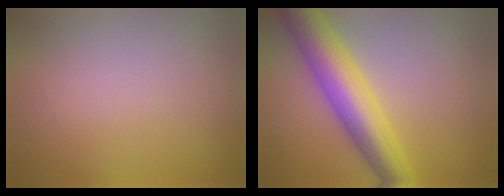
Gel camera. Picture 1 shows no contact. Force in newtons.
{"total": 7.7, "press": 7.7, "slide": 0.1}